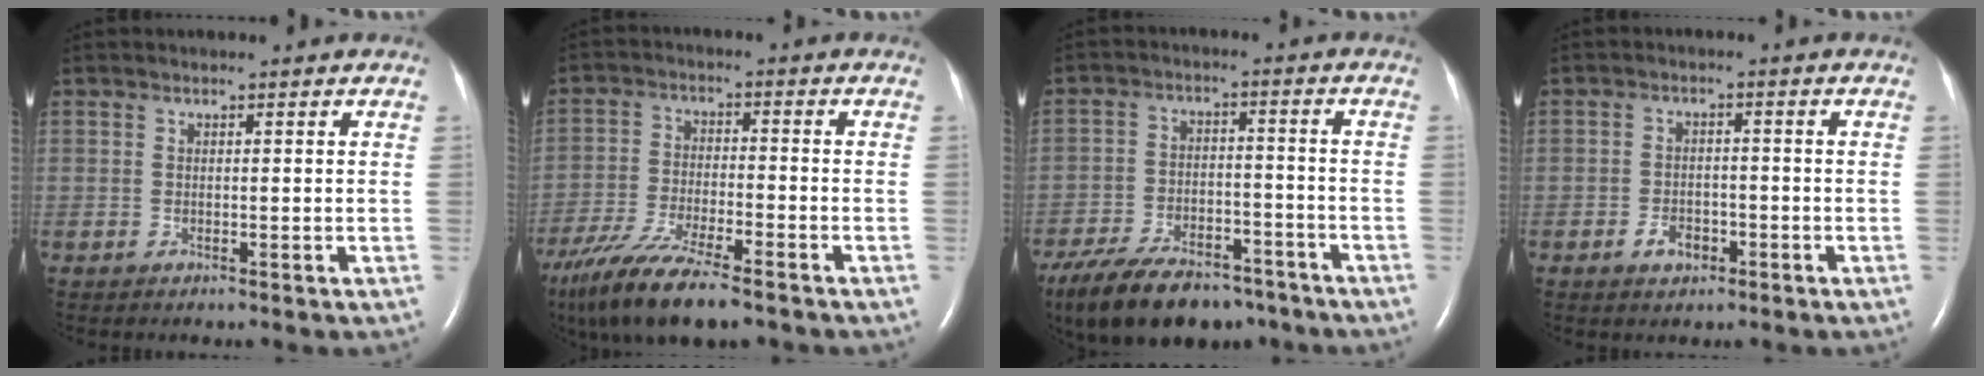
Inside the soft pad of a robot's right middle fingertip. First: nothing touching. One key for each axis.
{"total": 14.4, "fx": -11.1, "fy": 2.4, "fz": 8.9, "tx": -0.183, "ty": -0.040, "tz": -0.193}
{"total": 16.7, "fx": -12.8, "fy": 6.9, "fz": 8.2, "tx": -0.170, "ty": -0.007, "tz": -0.203}
{"total": 3.2, "fx": -1.7, "fy": 2.0, "fz": 1.8, "tx": -0.034, "ty": 0.003, "tz": -0.025}